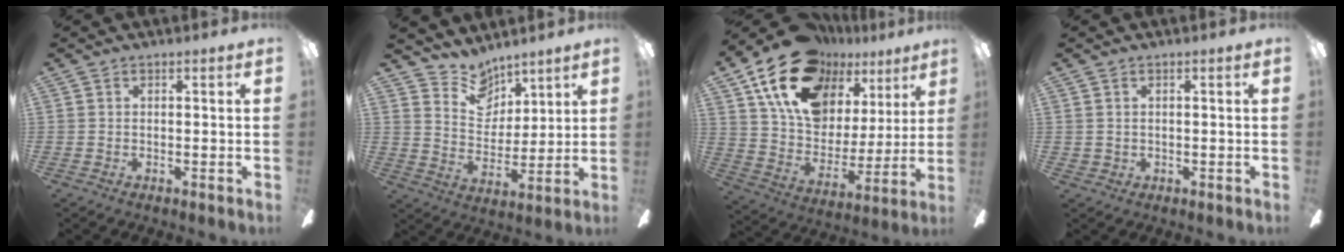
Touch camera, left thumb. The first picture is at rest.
{"total": 8.9, "force": [7.2, 5.0, 1.4], "torque": [-0.019, -0.049, 0.136]}
{"total": 21.1, "force": [14.4, 12.0, 9.7], "torque": [-0.178, -0.078, 0.262]}
{"total": 1.3, "force": [0.8, 1.1, 0.3], "torque": [-0.007, 0.002, 0.014]}